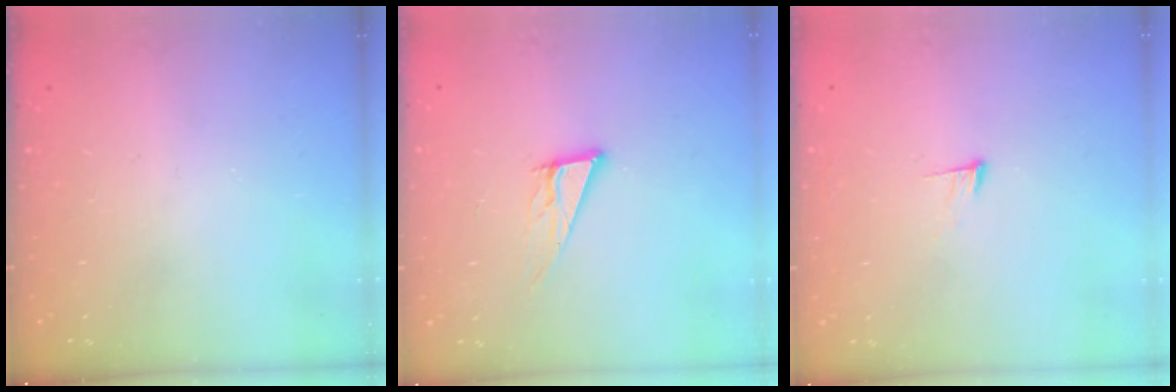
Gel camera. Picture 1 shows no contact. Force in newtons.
{"total": 10.9, "press": 10.4, "slide": 3.3}
{"total": 8.9, "press": 8.8, "slide": 1.6}